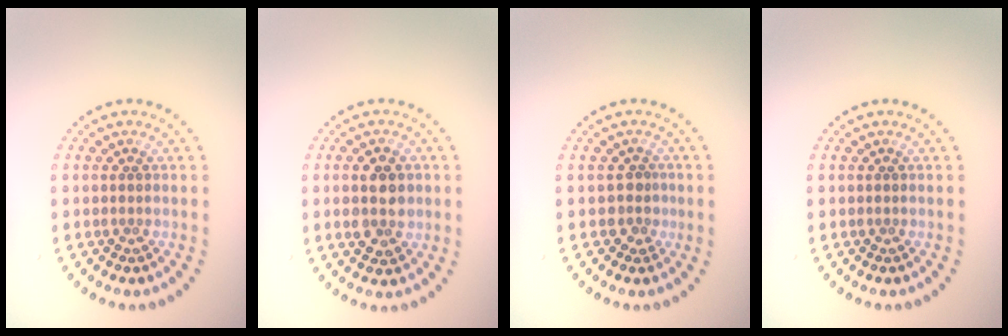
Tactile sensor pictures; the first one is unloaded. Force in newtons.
{"total": 3.8, "press": 3.8, "slide": 0.2}
{"total": 1.6, "press": 1.2, "slide": 1.0}
{"total": 0.0}